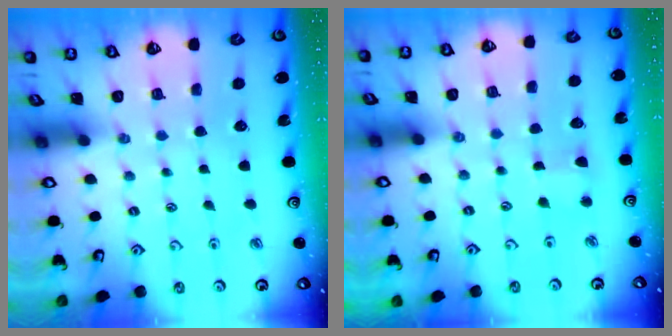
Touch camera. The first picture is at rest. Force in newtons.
{"total": 2.5, "press": 2.5, "slide": 0.3}